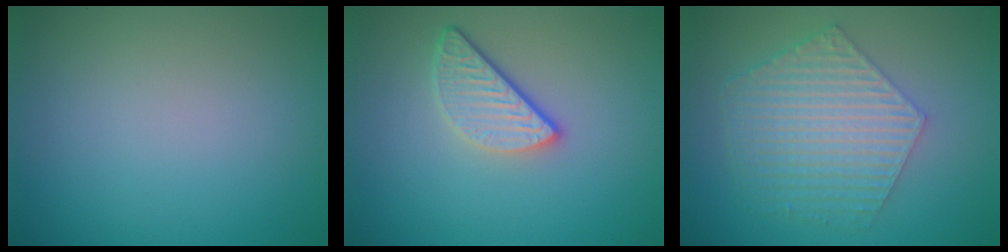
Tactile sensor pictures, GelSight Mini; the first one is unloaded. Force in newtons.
{"total": 3.2, "press": 2.6, "slide": 1.9}
{"total": 6.0, "press": 4.3, "slide": 4.1}